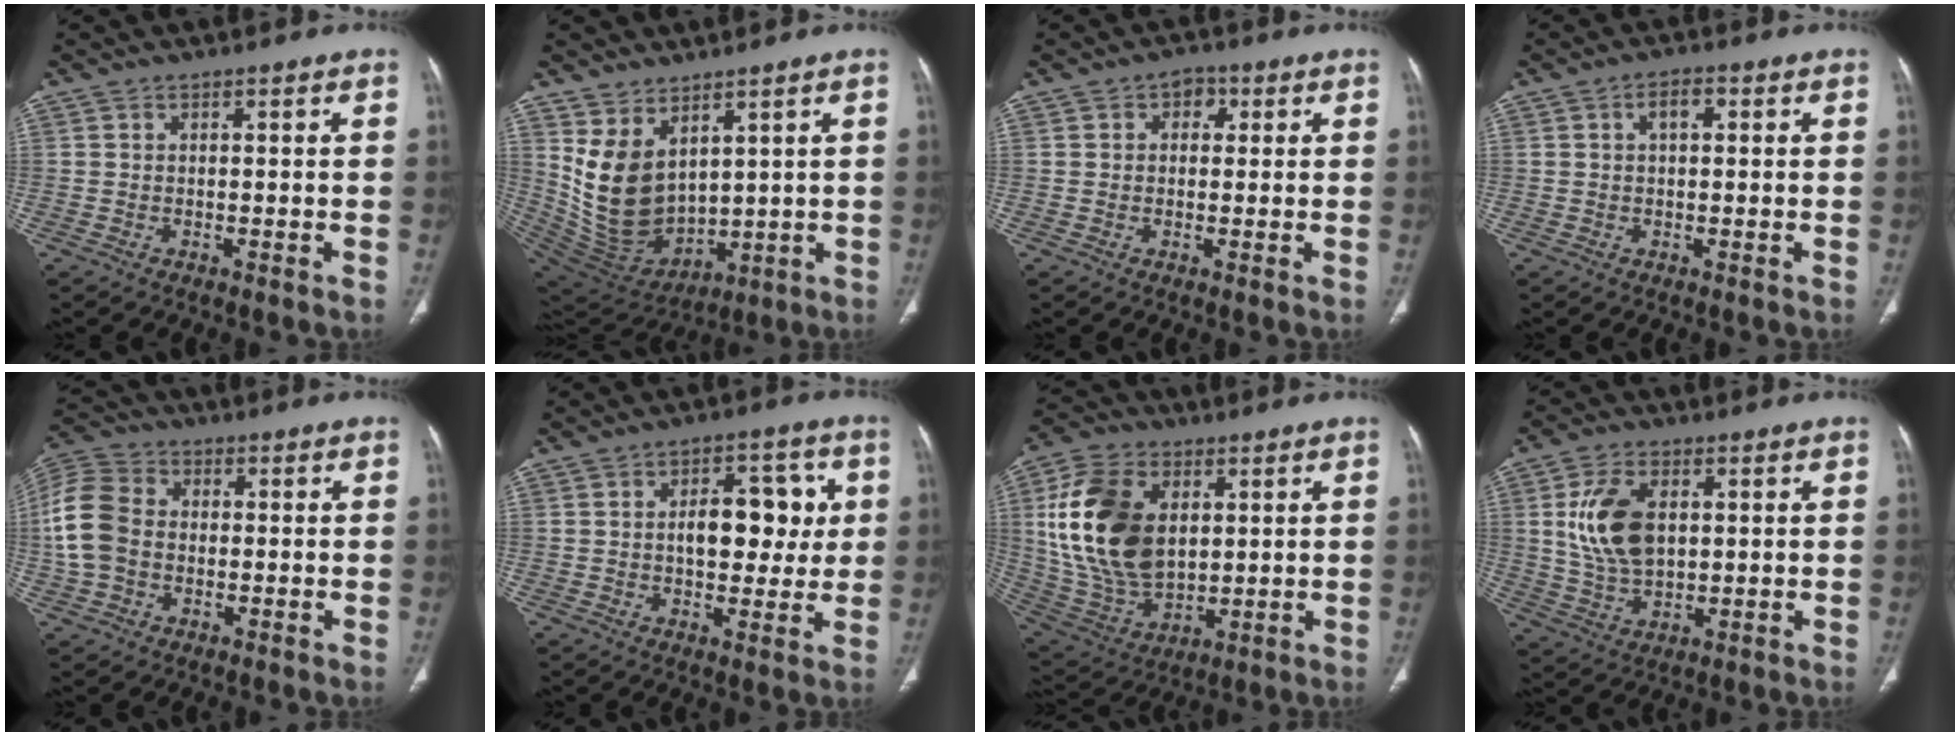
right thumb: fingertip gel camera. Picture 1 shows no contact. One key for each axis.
{"total": 13.3, "fx": 4.8, "fy": 8.4, "fz": 9.0, "tx": -0.139, "ty": -0.033, "tz": 0.127}
{"total": 3.2, "fx": 1.0, "fy": 2.5, "fz": 1.8, "tx": 0.003, "ty": 0.005, "tz": 0.008}
{"total": 2.9, "fx": 0.7, "fy": 1.6, "fz": 2.3, "tx": -0.035, "ty": 0.010, "tz": 0.010}
{"total": 11.4, "fx": -0.2, "fy": 8.7, "fz": 7.3, "tx": -0.150, "ty": 0.028, "tz": -0.013}
{"total": 11.3, "fx": 1.4, "fy": 6.7, "fz": 9.0, "tx": -0.085, "ty": 0.013, "tz": 0.021}
{"total": 20.9, "fx": 4.2, "fy": 13.6, "fz": 15.3, "tx": -0.286, "ty": -0.013, "tz": 0.091}
{"total": 11.8, "fx": 2.3, "fy": 7.2, "fz": 9.0, "tx": -0.168, "ty": -0.006, "tz": 0.050}